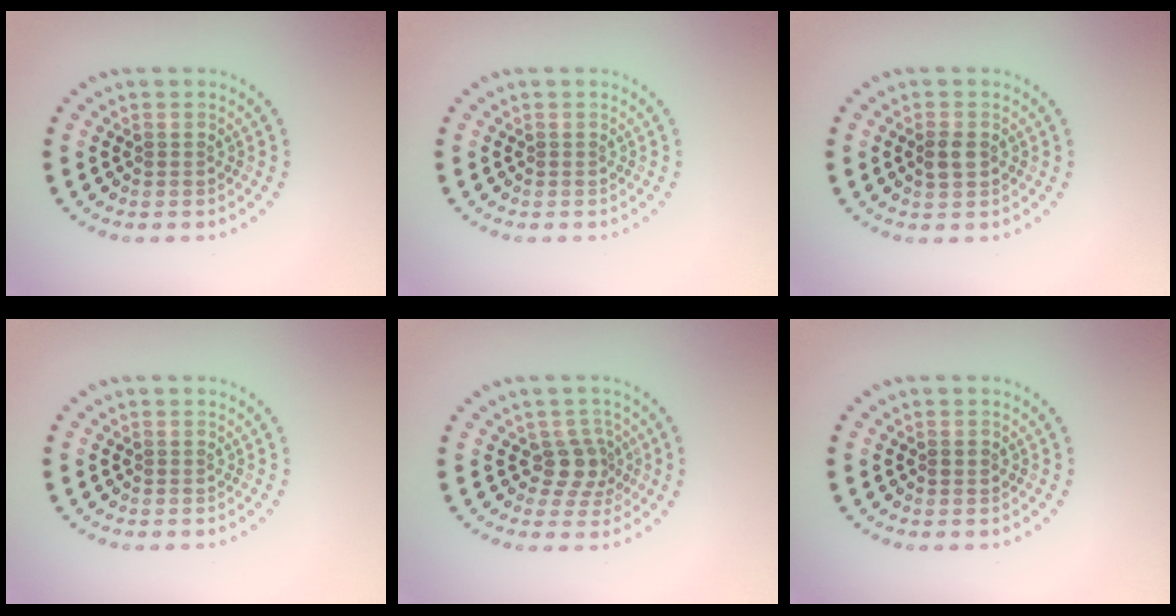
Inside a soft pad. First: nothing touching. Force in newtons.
{"total": 0.0}
{"total": 1.7, "press": 1.7, "slide": 0.1}
{"total": 0.0}
{"total": 2.7, "press": 2.1, "slide": 1.8}
{"total": 0.9, "press": 0.9, "slide": 0.1}